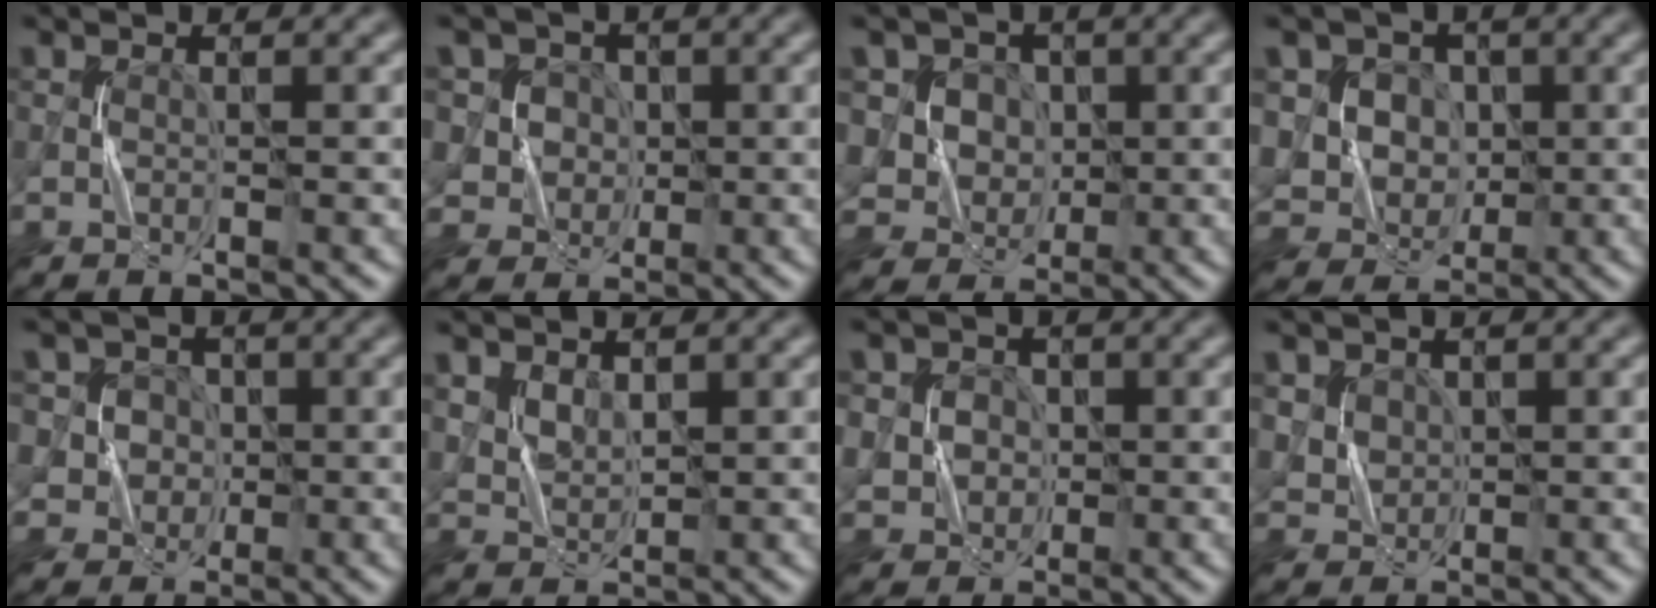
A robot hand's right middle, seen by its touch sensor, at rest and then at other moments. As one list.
[{"total": 7.1, "force": [2.3, 6.5, 1.7], "torque": [-0.043, 0.039, 0.025]}, {"total": 5.3, "force": [1.7, 4.9, 1.3], "torque": [-0.012, 0.011, 0.025]}, {"total": 6.8, "force": [1.2, 6.3, 2.2], "torque": [-0.030, 0.023, 0.005]}, {"total": 7.4, "force": [1.6, 7.0, 1.7], "torque": [-0.045, 0.039, 0.013]}, {"total": 1.7, "force": [1.3, 0.9, 0.5], "torque": [-0.010, -0.004, 0.035]}, {"total": 4.9, "force": [0.5, 4.6, 1.7], "torque": [-0.031, 0.021, -0.007]}, {"total": 2.6, "force": [1.4, 2.2, 0.6], "torque": [-0.020, 0.001, 0.039]}]